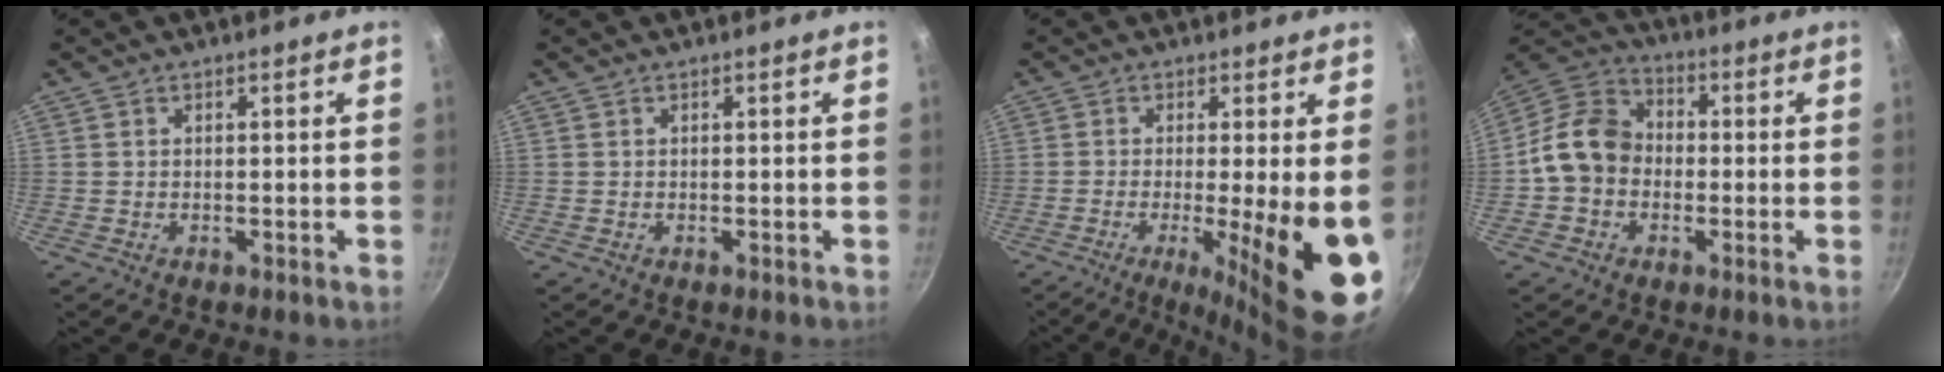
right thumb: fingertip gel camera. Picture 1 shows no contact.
{"total": 0.0}
{"total": 14.7, "force": [-2.9, 2.7, 14.2], "torque": [-0.195, -0.018, -0.036]}
{"total": 11.9, "force": [-1.3, 9.8, 6.6], "torque": [-0.087, 0.033, -0.045]}